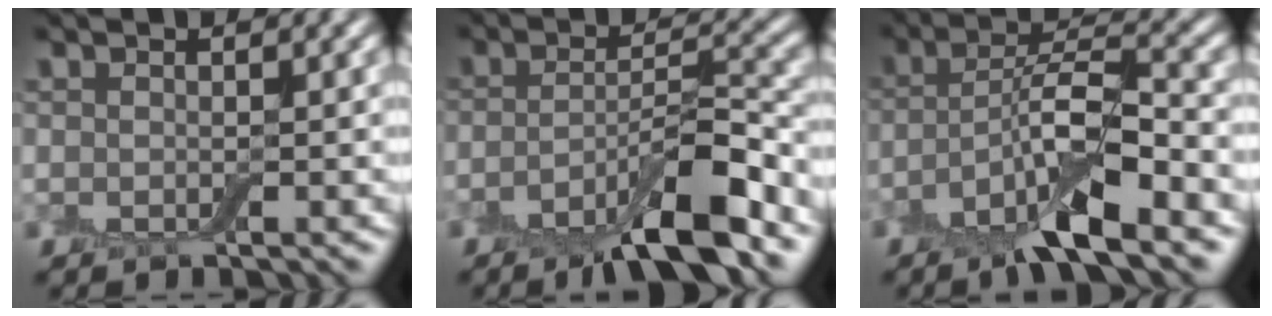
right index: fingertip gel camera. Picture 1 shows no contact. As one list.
[{"total": 7.3, "force": [-4.6, 1.6, 5.5], "torque": [-0.084, 0.010, -0.084]}, {"total": 7.4, "force": [-3.9, 1.8, 6.0], "torque": [-0.103, 0.015, -0.080]}]